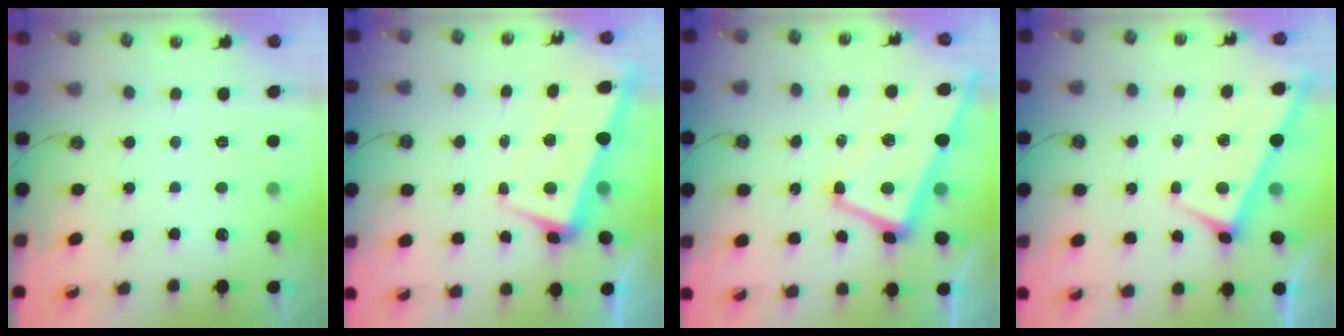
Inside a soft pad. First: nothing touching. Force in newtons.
{"total": 1.3, "press": 0.4, "slide": 1.2}
{"total": 1.2, "press": 0.4, "slide": 1.1}
{"total": 1.7, "press": 1.7, "slide": 0.1}